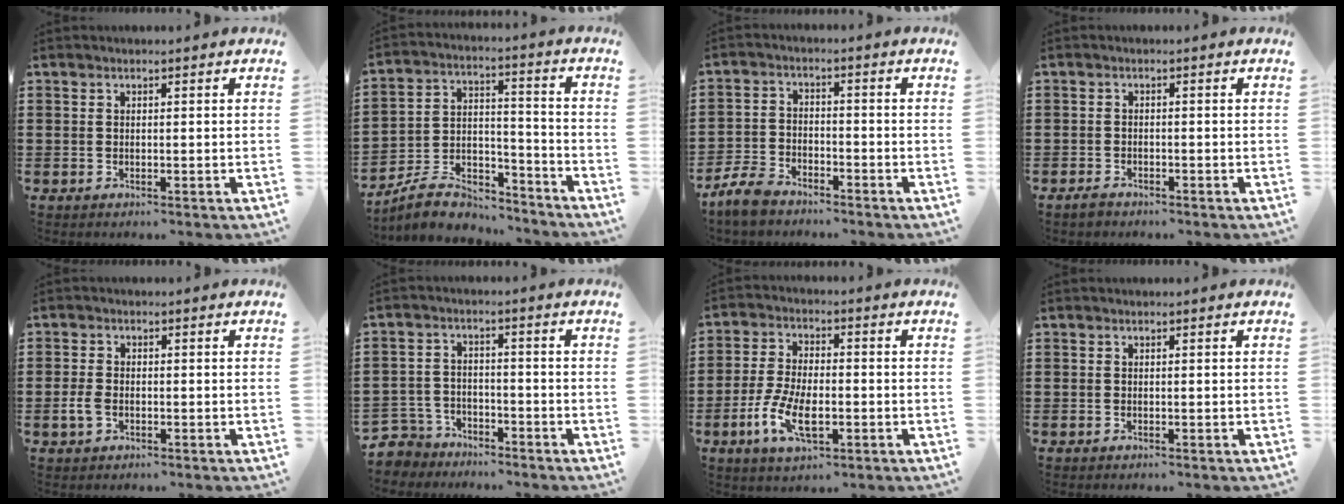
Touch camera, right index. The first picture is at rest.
{"total": 8.1, "force": [-7.2, 2.8, 2.4], "torque": [-0.051, 0.020, -0.138]}
{"total": 4.6, "force": [-4.1, 1.4, 1.5], "torque": [-0.057, 0.001, -0.091]}
{"total": 1.2, "force": [-1.1, 0.3, 0.2], "torque": [-0.008, -0.001, -0.024]}
{"total": 2.5, "force": [-0.8, 1.4, 1.9], "torque": [-0.052, -0.008, -0.017]}
{"total": 4.5, "force": [-4.1, 1.9, 0.1], "torque": [-0.034, -0.001, -0.093]}
{"total": 8.1, "force": [-2.9, 3.4, 6.8], "torque": [-0.159, -0.012, -0.058]}
{"total": 0.0}